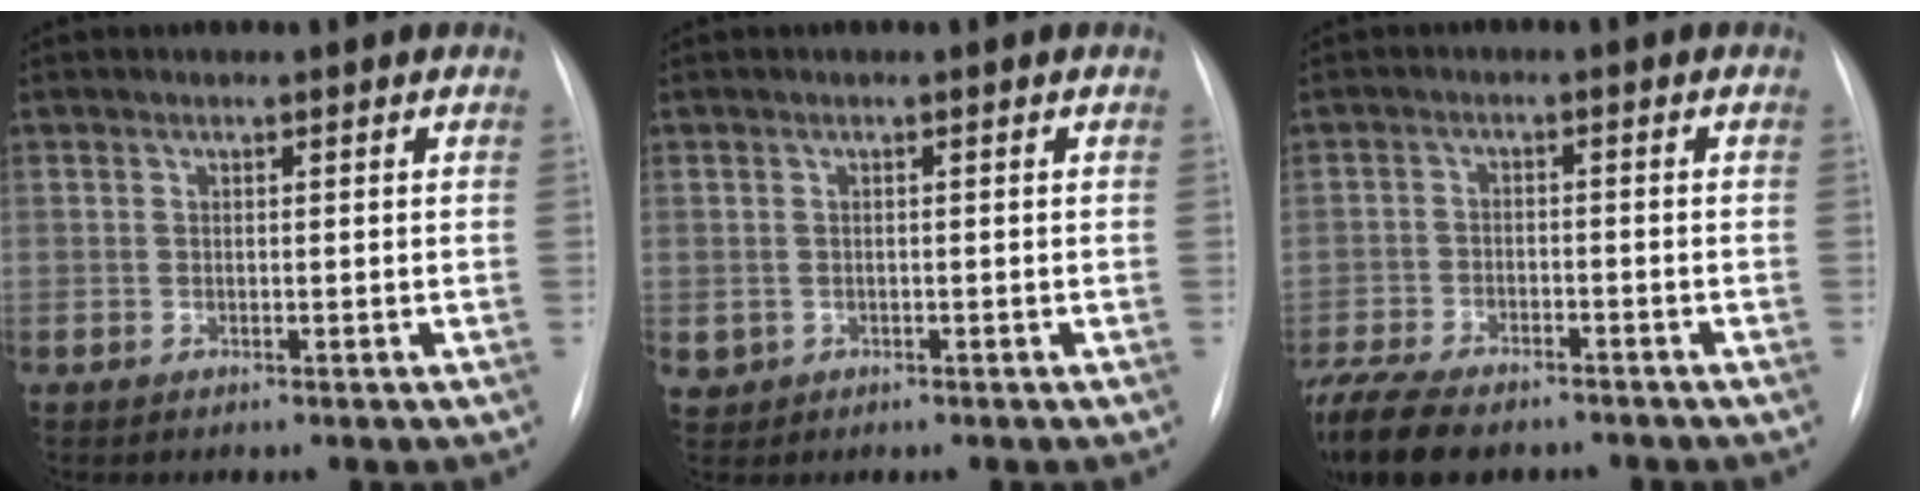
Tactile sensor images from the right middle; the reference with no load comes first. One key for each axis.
{"total": 1.7, "fx": -0.3, "fy": 1.6, "fz": 0.3, "tx": -0.004, "ty": 0.005, "tz": 0.004}
{"total": 15.5, "fx": -11.9, "fy": 6.2, "fz": 7.7, "tx": -0.199, "ty": -0.023, "tz": -0.184}